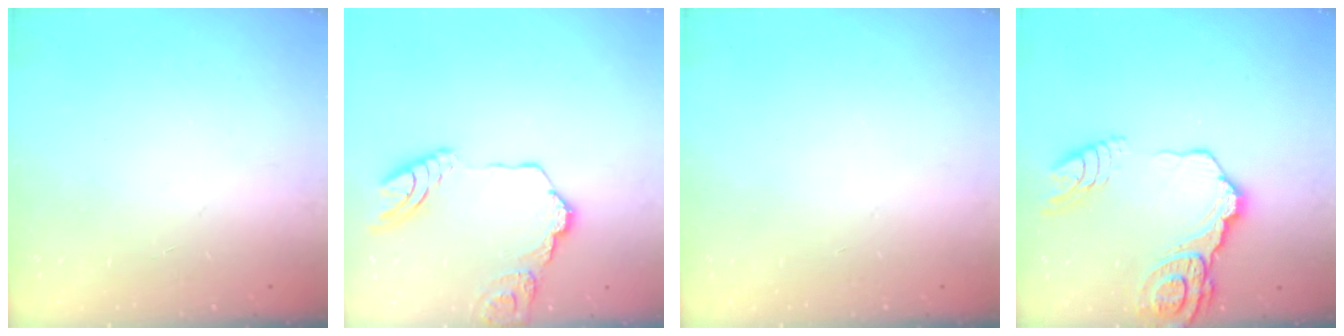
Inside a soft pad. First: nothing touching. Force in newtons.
{"total": 15.3, "press": 15.2, "slide": 1.7}
{"total": 0.0}
{"total": 18.6, "press": 18.5, "slide": 2.1}